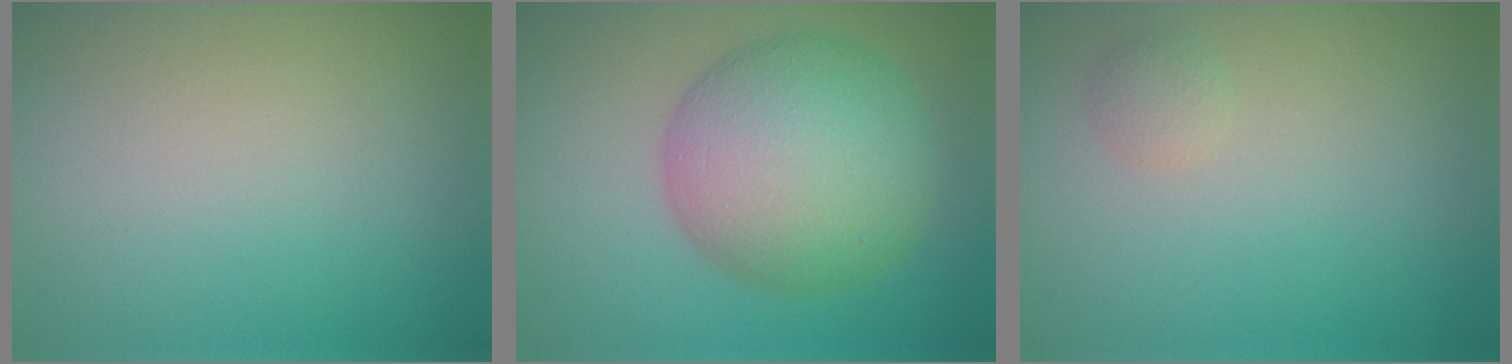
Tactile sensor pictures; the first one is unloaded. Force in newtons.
{"total": 10.5, "press": 10.5, "slide": 0.2}
{"total": 1.0, "press": 1.0, "slide": 0.1}